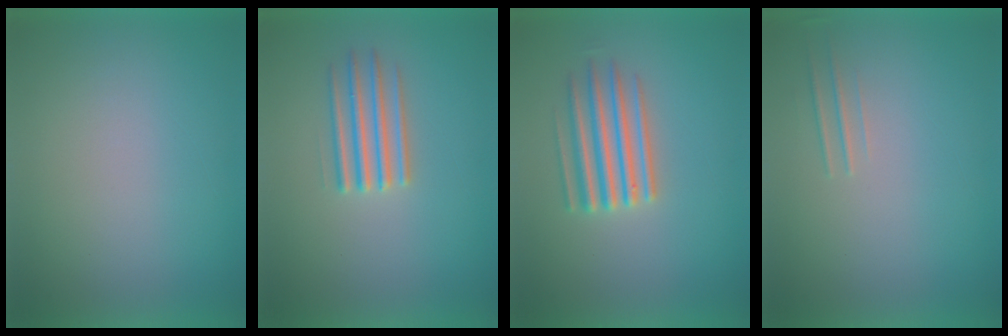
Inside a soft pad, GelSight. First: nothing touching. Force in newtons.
{"total": 2.7}
{"total": 4.7}
{"total": 1.6}